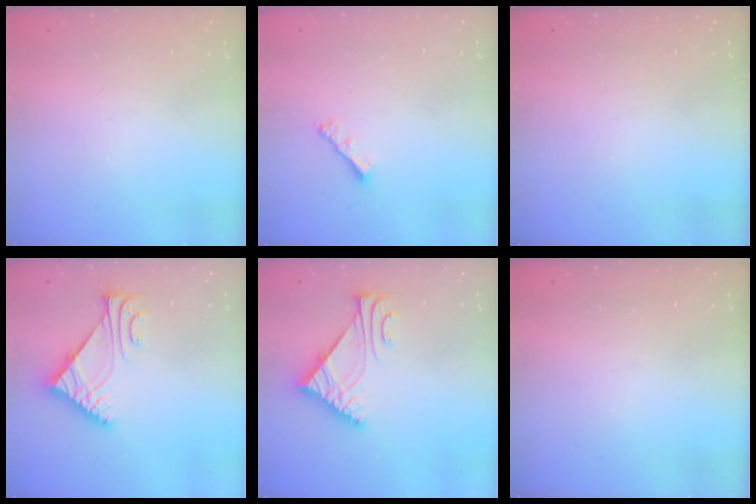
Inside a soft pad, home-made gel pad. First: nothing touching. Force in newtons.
{"total": 2.4, "press": 2.4, "slide": 0.6}
{"total": 0.0}
{"total": 7.9, "press": 7.7, "slide": 1.5}
{"total": 7.9, "press": 7.7, "slide": 1.5}
{"total": 0.0}